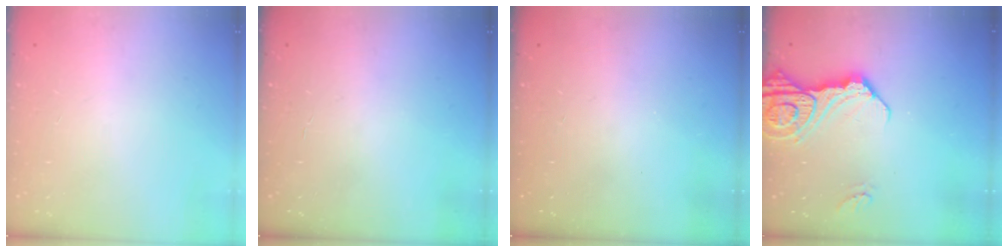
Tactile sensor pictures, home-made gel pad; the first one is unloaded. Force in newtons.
{"total": 0.9, "press": 0.9, "slide": 0.1}
{"total": 0.0}
{"total": 13.9, "press": 13.9, "slide": 1.5}